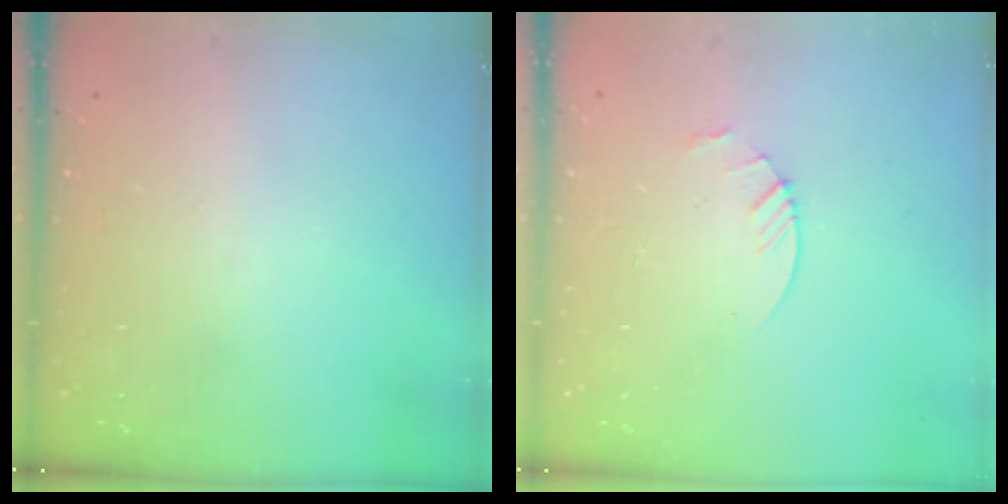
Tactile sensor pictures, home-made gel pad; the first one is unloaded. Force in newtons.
{"total": 3.0, "press": 2.9, "slide": 0.3}